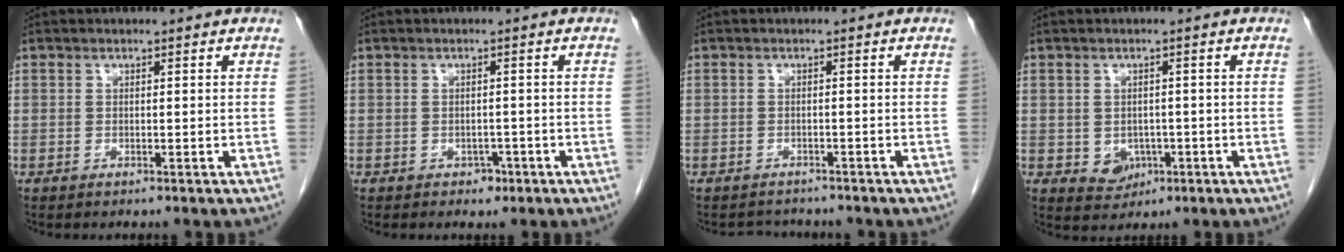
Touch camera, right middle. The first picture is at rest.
{"total": 1.6, "force": [-0.9, 1.2, 0.6], "torque": [-0.008, 0.004, -0.009]}
{"total": 2.7, "force": [-2.5, 1.1, -0.3], "torque": [0.003, -0.002, -0.039]}
{"total": 3.5, "force": [-1.0, 2.9, 1.7], "torque": [-0.020, 0.002, -0.003]}